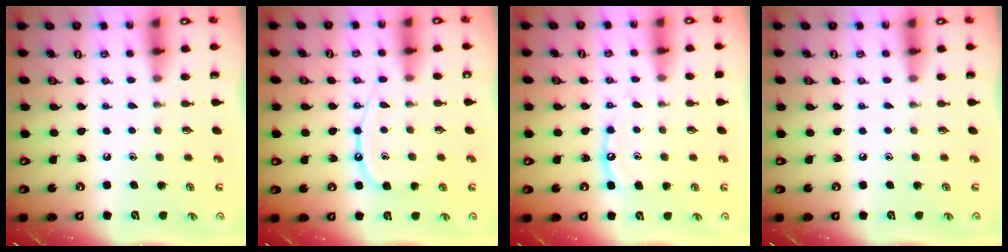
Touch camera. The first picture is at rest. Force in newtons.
{"total": 10.9, "press": 10.8, "slide": 0.9}
{"total": 8.4, "press": 8.3, "slide": 0.8}
{"total": 0.0}